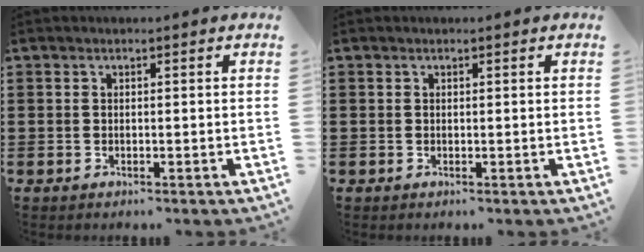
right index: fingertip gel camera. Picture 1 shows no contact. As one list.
[{"total": 0.0}]